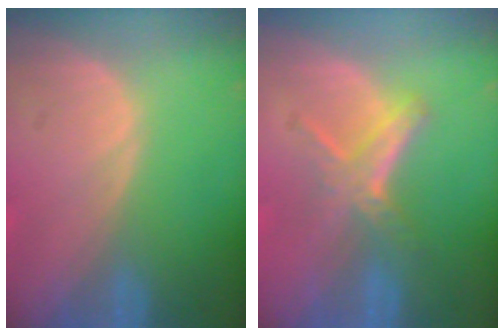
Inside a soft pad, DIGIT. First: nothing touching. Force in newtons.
{"total": 4.9, "press": 4.8, "slide": 0.9}